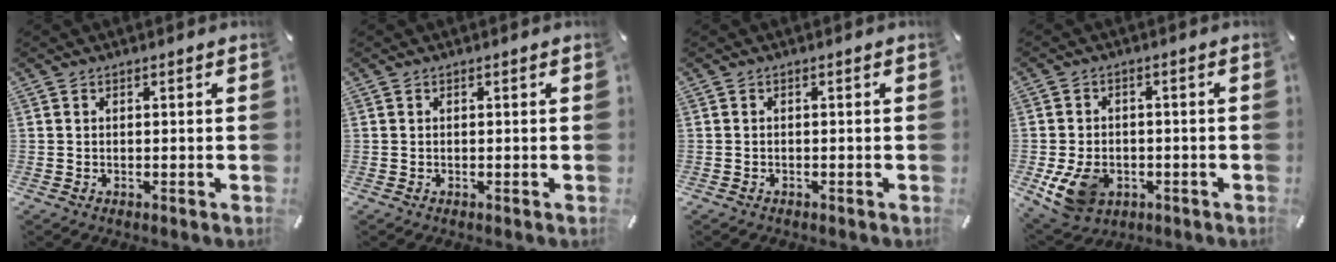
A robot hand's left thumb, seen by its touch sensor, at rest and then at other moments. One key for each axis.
{"total": 0.0}
{"total": 0.7, "fx": -0.5, "fy": 0.4, "fz": 0.3, "tx": -0.005, "ty": 0.001, "tz": -0.011}
{"total": 10.1, "fx": -3.2, "fy": 7.6, "fz": 5.9, "tx": -0.122, "ty": 0.006, "tz": -0.055}